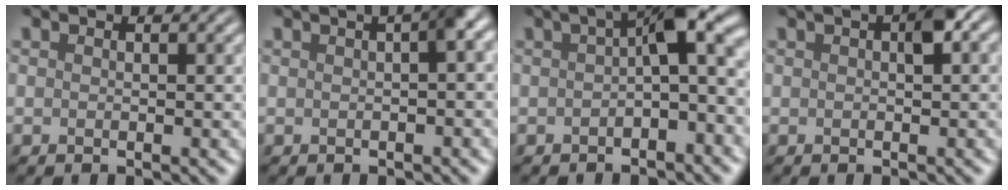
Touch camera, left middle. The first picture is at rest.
{"total": 2.5, "force": [0.2, 0.3, 2.4], "torque": [-0.029, 0.015, 0.004]}
{"total": 6.1, "force": [-0.1, 2.0, 5.7], "torque": [-0.066, 0.024, -0.013]}
{"total": 2.1, "force": [0.4, 0.7, 1.9], "torque": [-0.024, 0.009, 0.007]}